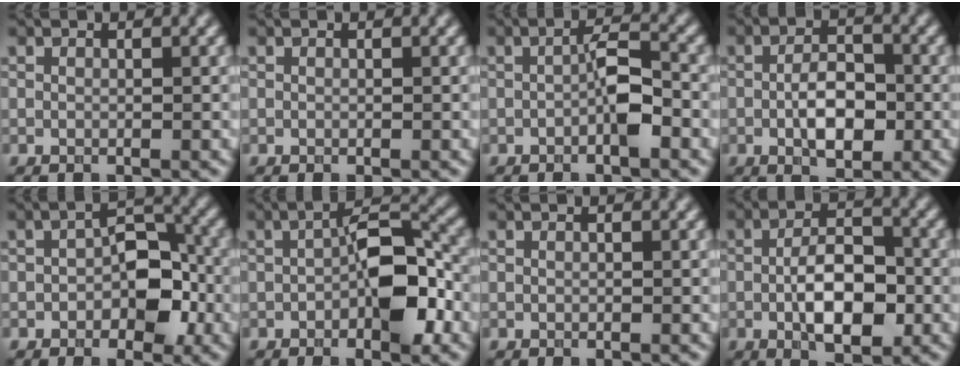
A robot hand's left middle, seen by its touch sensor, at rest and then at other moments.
{"total": 0.0}
{"total": 3.0, "force": [-0.9, 0.7, 2.8], "torque": [-0.048, 0.008, -0.018]}
{"total": 4.4, "force": [-0.9, 2.2, 3.7], "torque": [-0.069, 0.002, -0.016]}
{"total": 5.1, "force": [-1.2, 3.0, 4.0], "torque": [-0.047, 0.008, -0.022]}
{"total": 6.8, "force": [-1.5, 2.8, 6.0], "torque": [-0.088, 0.010, -0.029]}
{"total": 0.0}
{"total": 6.1, "force": [-1.3, 2.9, 5.3], "torque": [-0.092, 0.001, -0.023]}